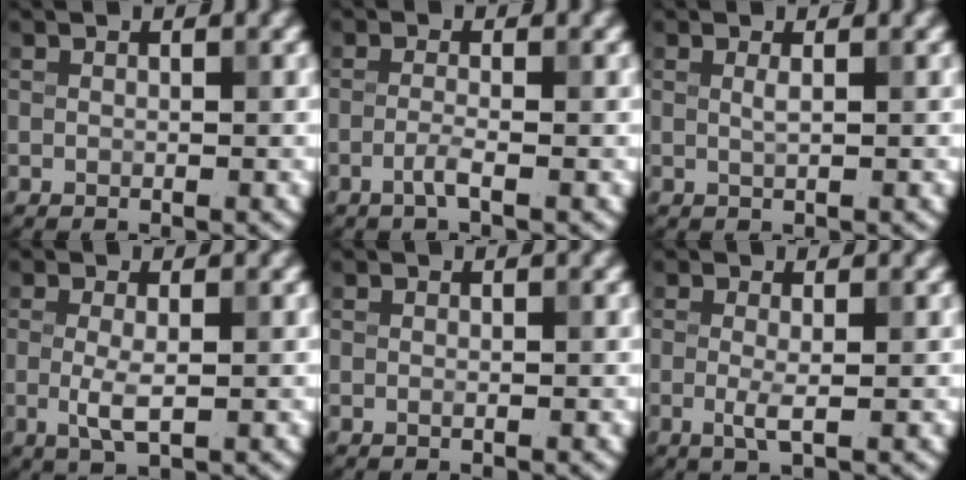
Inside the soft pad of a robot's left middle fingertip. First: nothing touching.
{"total": 1.6, "force": [-0.8, 0.2, 1.4], "torque": [-0.026, 0.005, -0.023]}
{"total": 0.9, "force": [0.2, 0.2, 0.8], "torque": [-0.012, 0.002, 0.002]}
{"total": 2.4, "force": [-0.2, 0.7, 2.3], "torque": [-0.051, -0.005, -0.004]}
{"total": 0.0}
{"total": 1.8, "force": [-0.2, 0.3, 1.7], "torque": [-0.038, -0.006, -0.005]}